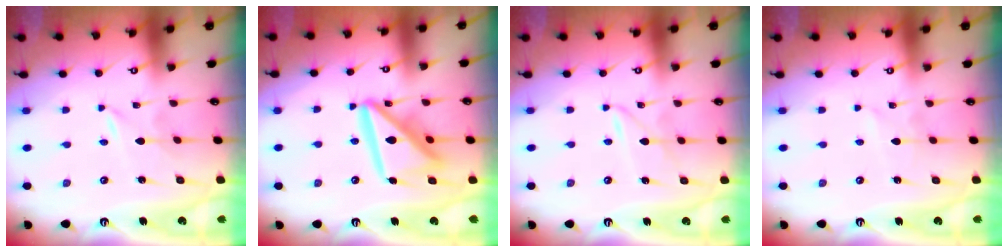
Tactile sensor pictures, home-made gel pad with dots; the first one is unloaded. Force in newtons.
{"total": 17.4, "press": 17.2, "slide": 2.0}
{"total": 2.3, "press": 2.3, "slide": 0.3}
{"total": 1.4, "press": 1.4, "slide": 0.1}